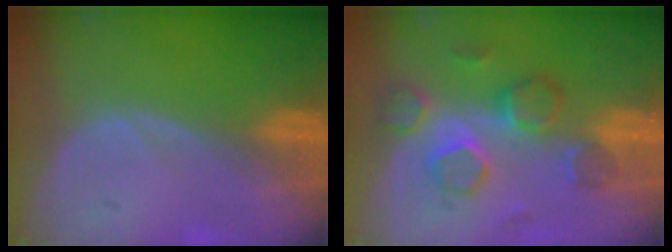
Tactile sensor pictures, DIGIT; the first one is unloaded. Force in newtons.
{"total": 7.8, "press": 7.5, "slide": 2.1}